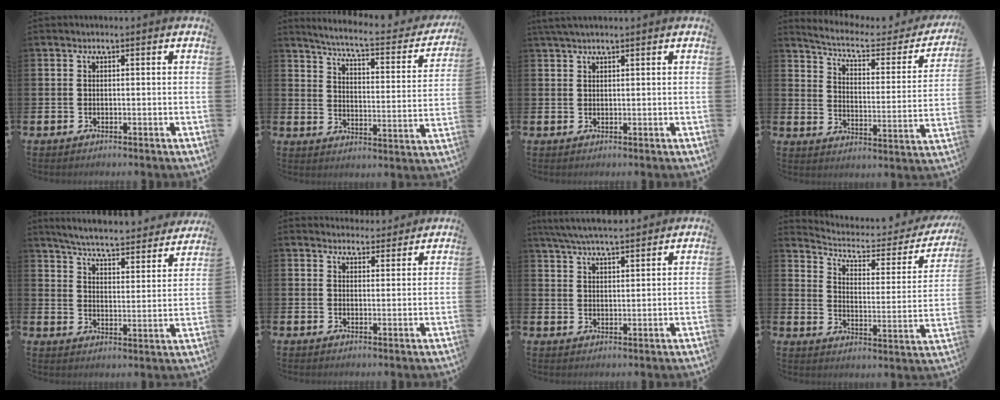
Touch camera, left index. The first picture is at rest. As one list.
[{"total": 5.4, "force": [4.9, 0.2, 2.2], "torque": [-0.063, -0.043, 0.075]}, {"total": 2.1, "force": [1.8, 0.4, 1.1], "torque": [-0.023, 0.003, 0.032]}, {"total": 6.2, "force": [5.4, 1.8, 2.6], "torque": [-0.075, -0.037, 0.084]}, {"total": 5.5, "force": [5.3, 0.2, 1.5], "torque": [-0.049, -0.048, 0.086]}, {"total": 3.3, "force": [3.2, 0.8, -0.2], "torque": [0.005, -0.020, 0.057]}, {"total": 6.0, "force": [5.7, 0.7, 1.7], "torque": [-0.048, -0.021, 0.104]}, {"total": 5.1, "force": [4.1, 2.1, 2.2], "torque": [-0.067, -0.032, 0.061]}]